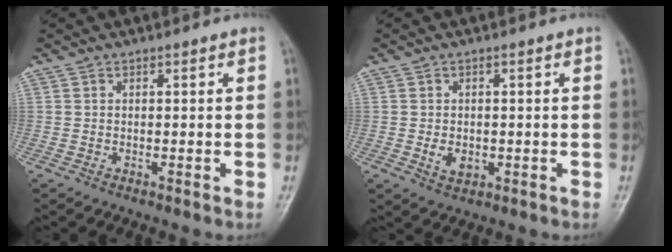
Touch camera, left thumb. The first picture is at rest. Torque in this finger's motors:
{"motor_torque": [-0.18, 0.15, 0.14, -0.12, 0.01]}